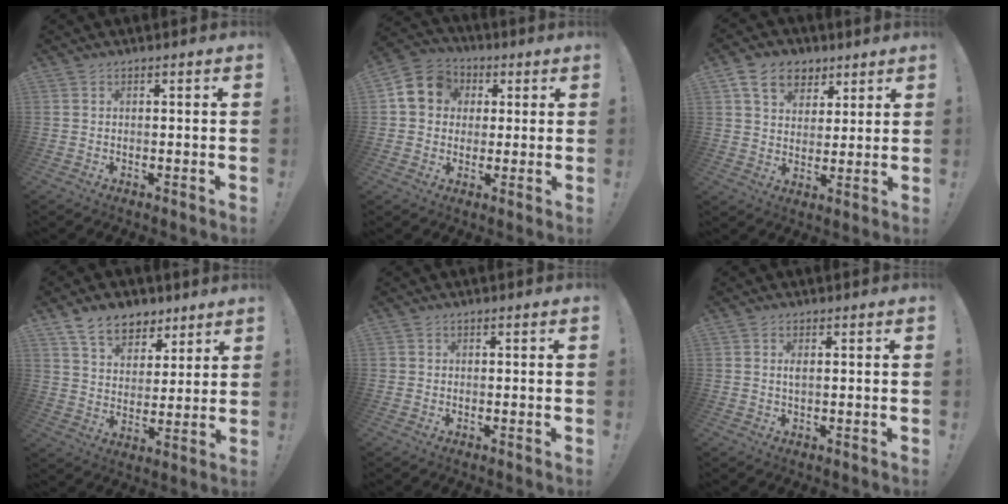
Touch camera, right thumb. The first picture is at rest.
{"total": 11.1, "force": [2.3, 9.8, 4.6], "torque": [-0.061, 0.007, 0.050]}
{"total": 11.3, "force": [6.1, 8.3, 4.7], "torque": [-0.071, -0.025, 0.119]}
{"total": 11.5, "force": [7.9, 7.2, 4.2], "torque": [-0.061, -0.049, 0.152]}
{"total": 0.6, "force": [-0.1, 0.6, 0.0], "torque": [-0.007, 0.003, 0.001]}
{"total": 1.4, "force": [0.3, 0.3, 1.4], "torque": [-0.028, 0.003, 0.003]}